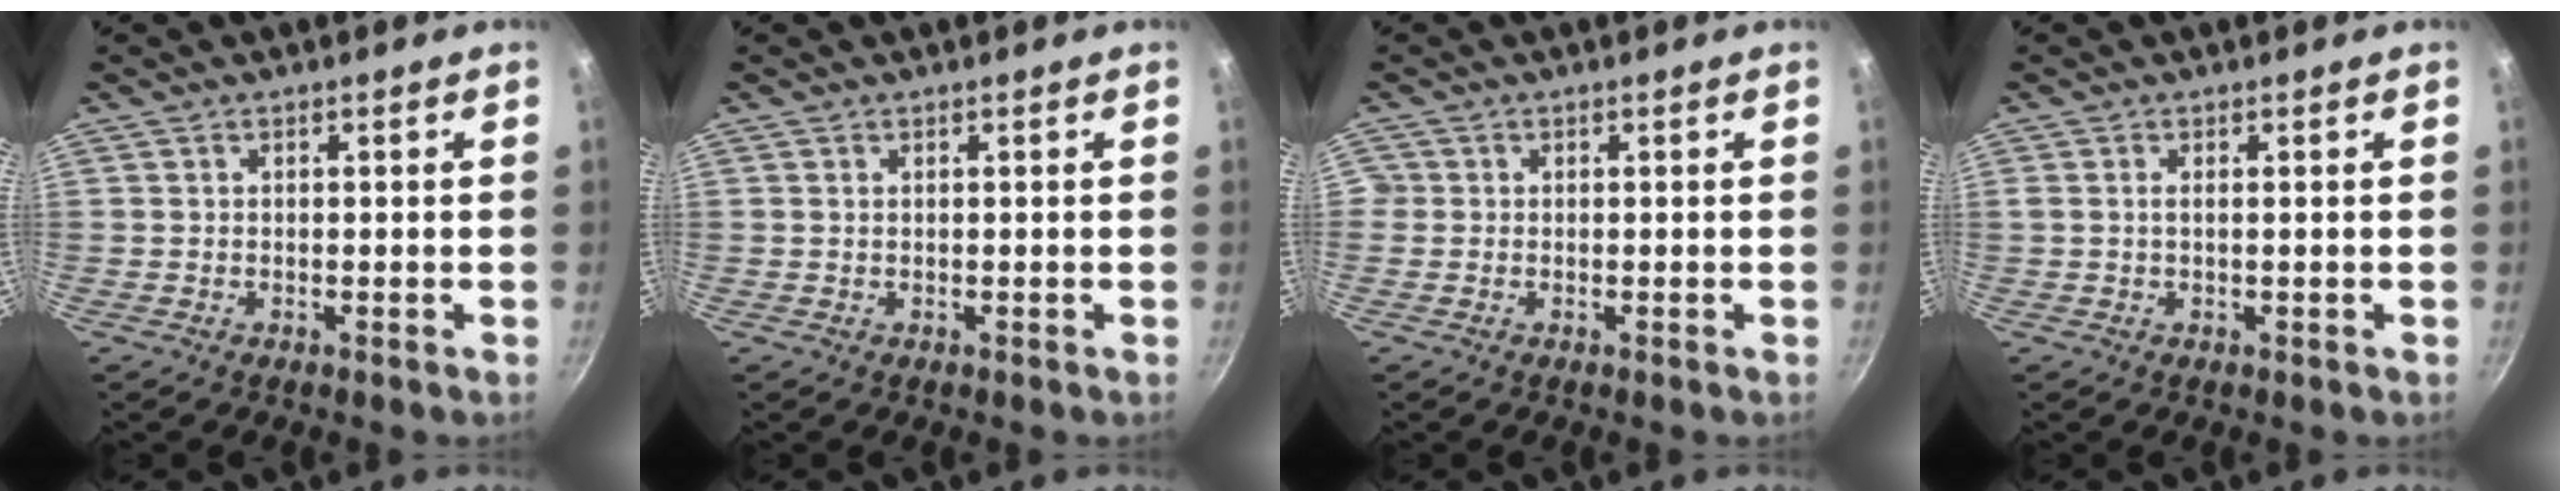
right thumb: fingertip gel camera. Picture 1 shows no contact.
{"total": 0.0}
{"total": 1.0, "force": [-0.1, 1.0, 0.1], "torque": [0.005, 0.002, -0.006]}
{"total": 0.7, "force": [0.1, 0.1, 0.7], "torque": [-0.012, 0.000, 0.000]}